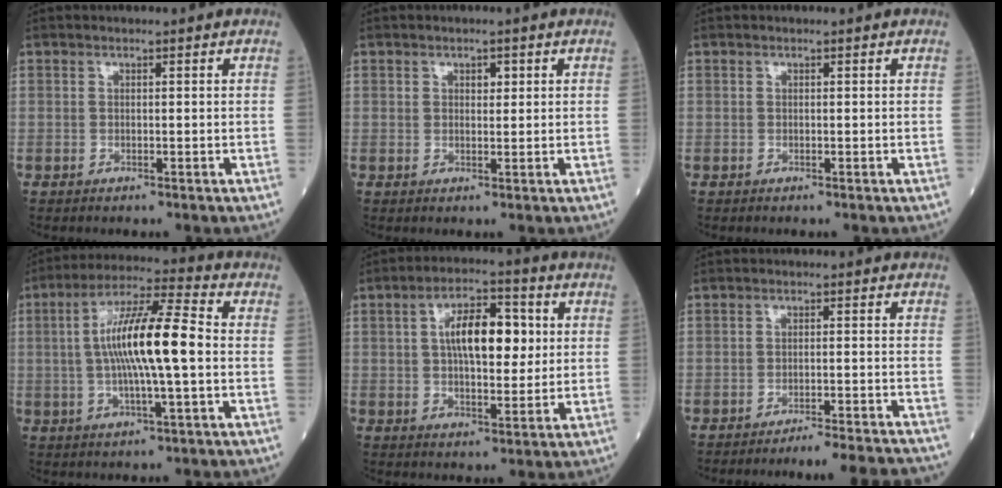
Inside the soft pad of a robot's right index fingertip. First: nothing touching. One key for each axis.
{"total": 1.6, "fx": 0.7, "fy": 1.0, "fz": 1.1, "tx": -0.017, "ty": 0.003, "tz": 0.010}
{"total": 0.0}
{"total": 13.3, "fx": -0.1, "fy": 1.4, "fz": 13.2, "tx": -0.240, "ty": 0.014, "tz": -0.008}
{"total": 10.3, "fx": 2.0, "fy": 4.1, "fz": 9.2, "tx": -0.153, "ty": 0.022, "tz": 0.029}
{"total": 11.9, "fx": -11.4, "fy": -1.0, "fz": 3.2, "tx": -0.011, "ty": -0.017, "tz": -0.145}